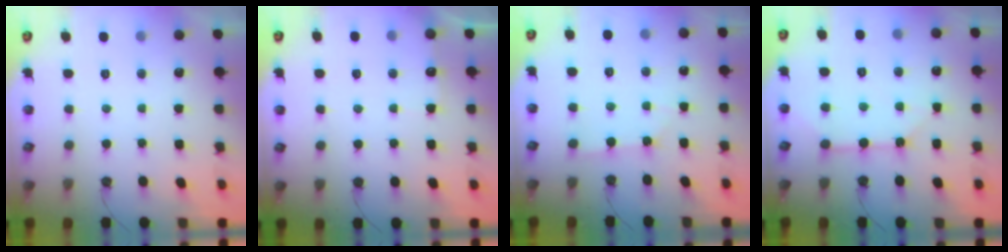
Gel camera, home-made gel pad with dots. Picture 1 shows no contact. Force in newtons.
{"total": 4.3, "press": 4.2, "slide": 0.6}
{"total": 1.0, "press": 1.0, "slide": 0.1}
{"total": 9.5, "press": 9.4, "slide": 1.2}